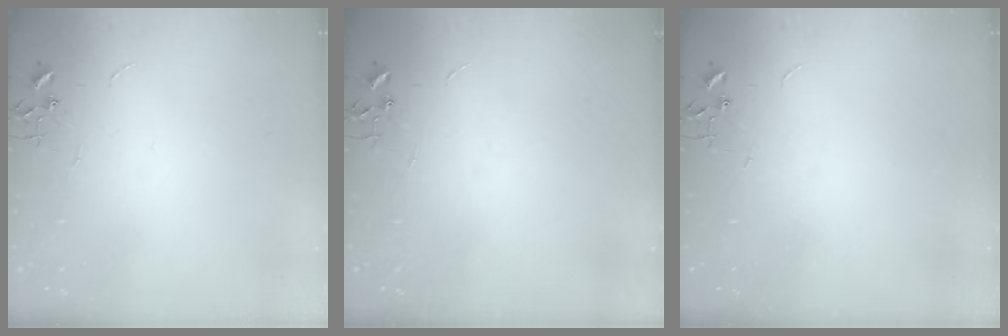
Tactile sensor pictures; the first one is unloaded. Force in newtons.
{"total": 0.0}
{"total": 0.0}